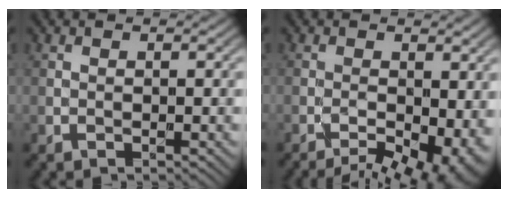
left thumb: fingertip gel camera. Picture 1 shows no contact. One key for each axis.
{"total": 9.5, "fx": -4.0, "fy": 4.2, "fz": 7.6, "tx": -0.108, "ty": -0.026, "tz": -0.048}